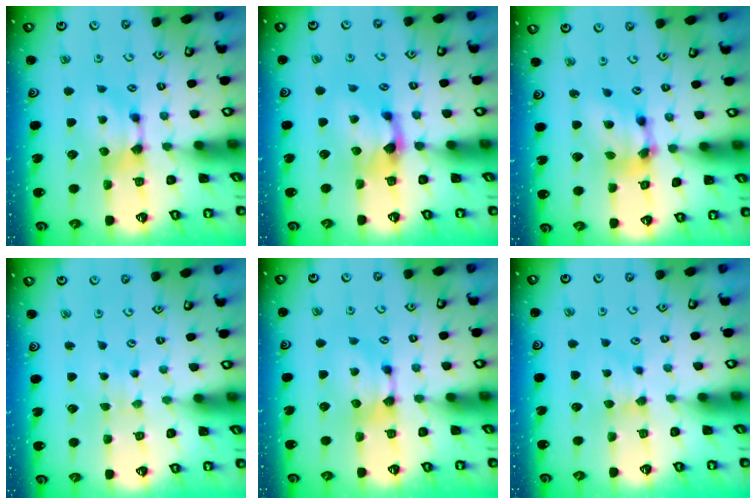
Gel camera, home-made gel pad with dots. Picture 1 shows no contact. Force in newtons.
{"total": 1.2, "press": 0.5, "slide": 1.1}
{"total": 7.1, "press": 6.7, "slide": 2.3}
{"total": 4.1, "press": 4.1, "slide": 0.1}
{"total": 0.0}
{"total": 2.5, "press": 2.5, "slide": 0.5}